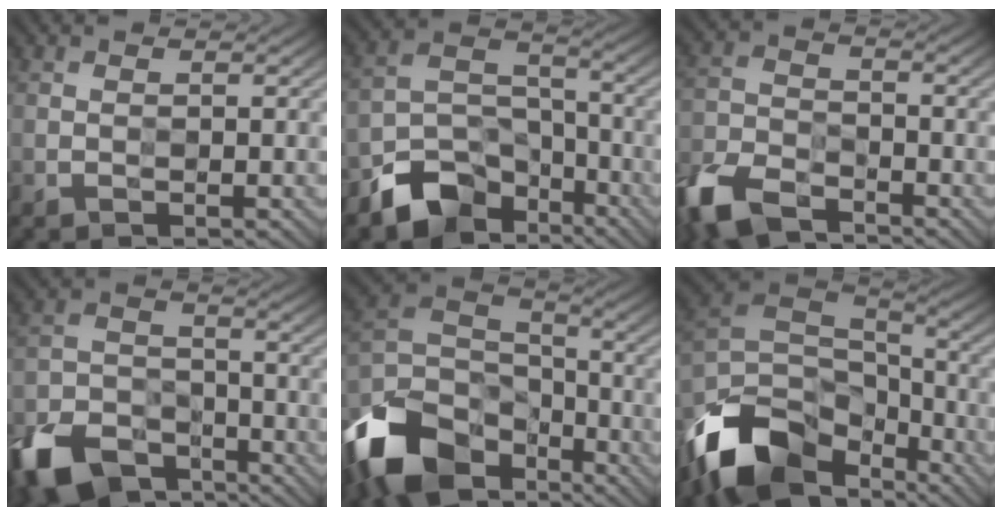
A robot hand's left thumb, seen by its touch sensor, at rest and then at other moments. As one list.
[{"total": 10.3, "force": [-7.0, 6.2, 4.4], "torque": [-0.077, -0.012, -0.137]}, {"total": 9.6, "force": [-7.0, 4.3, 5.1], "torque": [-0.122, -0.014, -0.154]}, {"total": 12.1, "force": [-8.4, 6.5, 5.9], "torque": [-0.137, -0.022, -0.163]}, {"total": 16.3, "force": [-9.6, 10.0, 8.5], "torque": [-0.235, -0.026, -0.172]}, {"total": 14.9, "force": [-8.8, 8.7, 8.2], "torque": [-0.218, -0.021, -0.151]}]